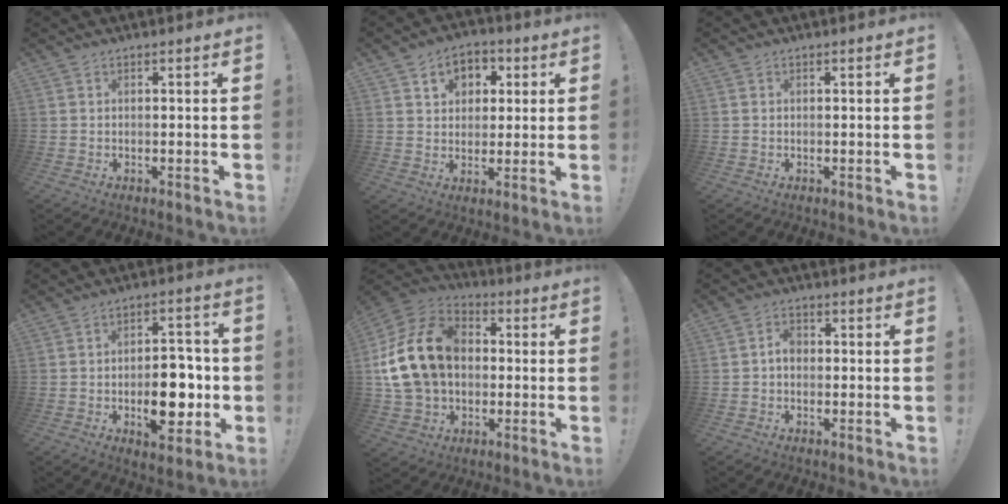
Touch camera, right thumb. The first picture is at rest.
{"total": 7.9, "force": [2.8, 6.7, 3.2], "torque": [-0.035, -0.012, 0.053]}
{"total": 0.0}
{"total": 13.9, "force": [-3.1, 7.8, 11.1], "torque": [-0.144, 0.016, -0.048]}
{"total": 21.5, "force": [2.5, 16.4, 13.6], "torque": [-0.229, 0.013, 0.061]}
{"total": 3.5, "force": [-0.5, 2.5, 2.4], "torque": [-0.040, 0.008, -0.011]}